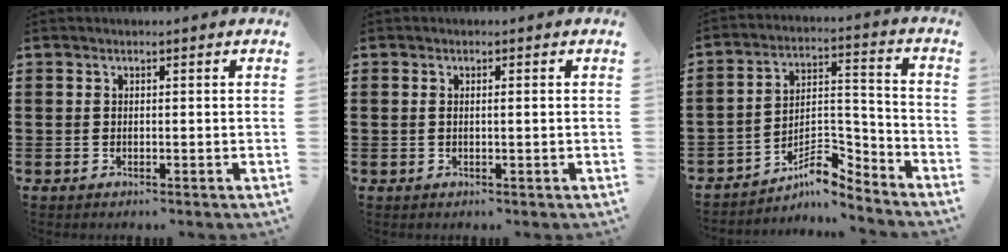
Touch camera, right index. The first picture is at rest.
{"total": 0.8, "force": [0.0, 0.1, 0.8], "torque": [-0.016, -0.002, 0.000]}
{"total": 7.7, "force": [-5.9, 2.7, 4.2], "torque": [-0.068, 0.008, -0.111]}